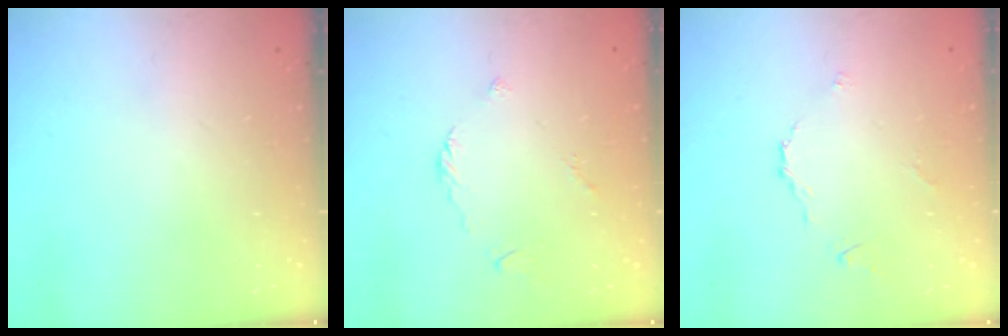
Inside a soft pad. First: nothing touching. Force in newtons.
{"total": 2.6, "press": 2.6, "slide": 0.6}
{"total": 3.9, "press": 3.9, "slide": 0.4}